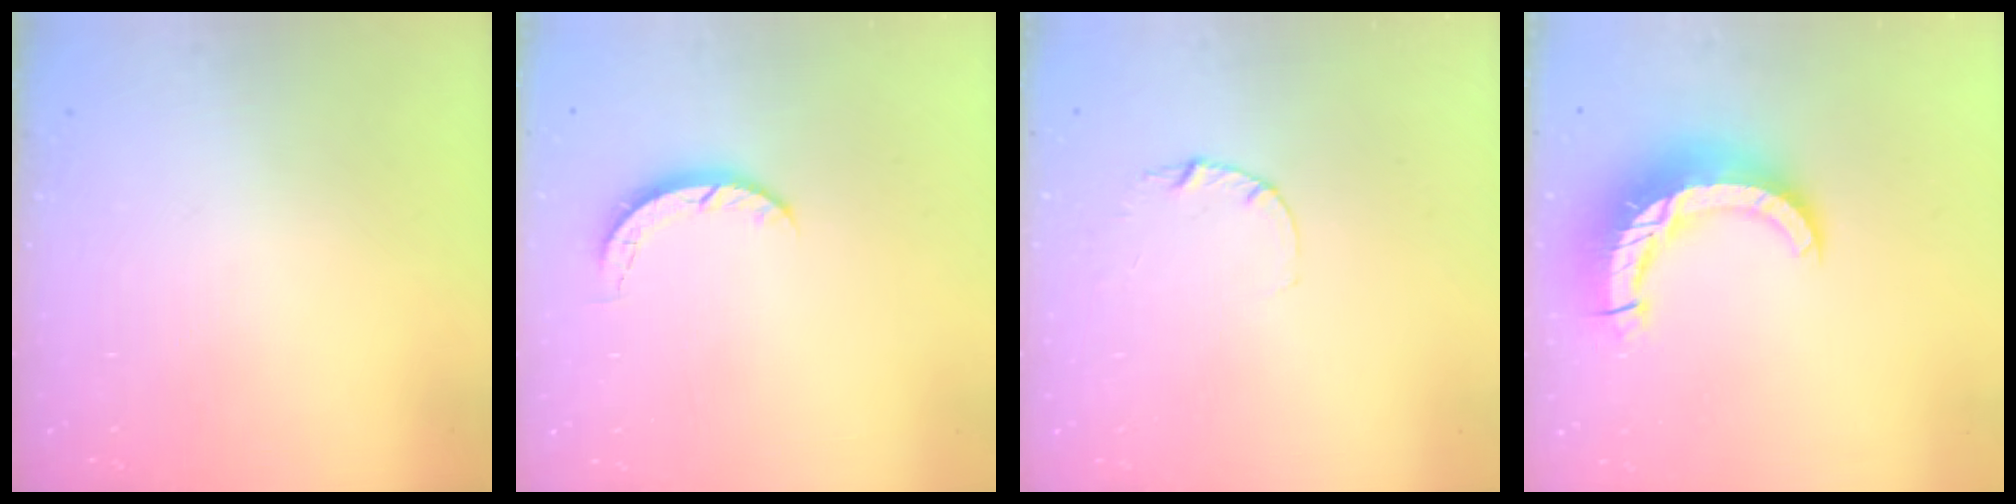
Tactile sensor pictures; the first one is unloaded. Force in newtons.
{"total": 3.1, "press": 3.0, "slide": 0.4}
{"total": 2.8, "press": 2.8, "slide": 0.3}
{"total": 13.7, "press": 13.7, "slide": 1.3}